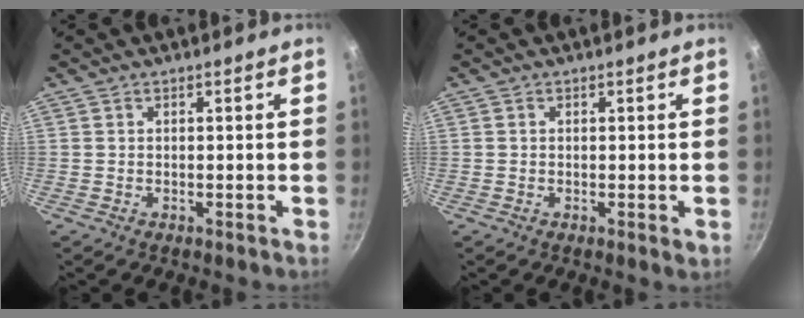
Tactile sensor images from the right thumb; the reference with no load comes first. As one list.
[{"total": 0.9, "force": [0.1, 0.5, 0.7], "torque": [-0.011, -0.001, -0.001]}]